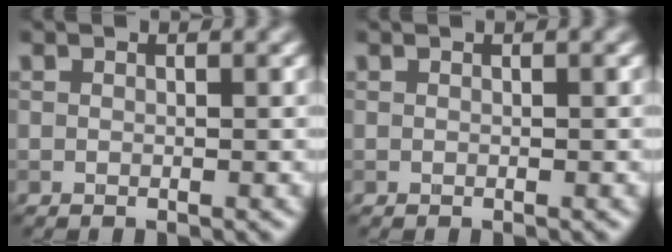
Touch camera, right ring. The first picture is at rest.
{"total": 0.0}